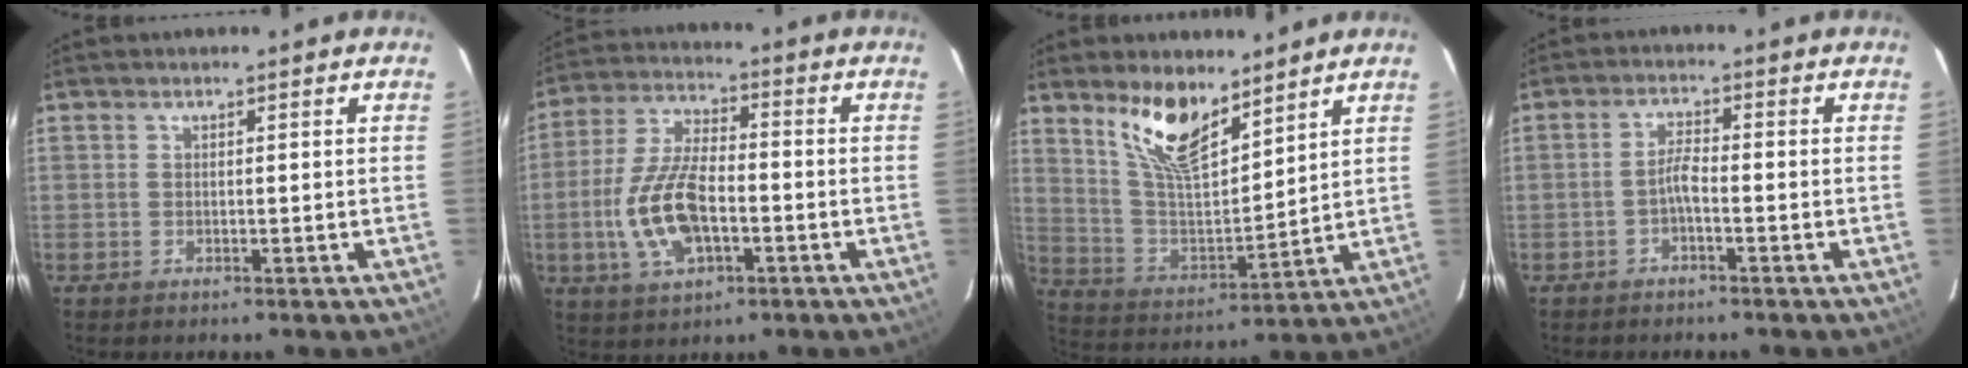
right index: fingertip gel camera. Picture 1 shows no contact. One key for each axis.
{"total": 13.1, "fx": -3.4, "fy": 6.1, "fz": 11.1, "tx": -0.236, "ty": 0.002, "tz": -0.060}
{"total": 12.7, "fx": 9.1, "fy": 4.2, "fz": 7.9, "tx": -0.152, "ty": -0.002, "tz": 0.183}
{"total": 2.3, "fx": -1.4, "fy": 0.2, "fz": 1.8, "tx": -0.042, "ty": 0.008, "tz": -0.029}